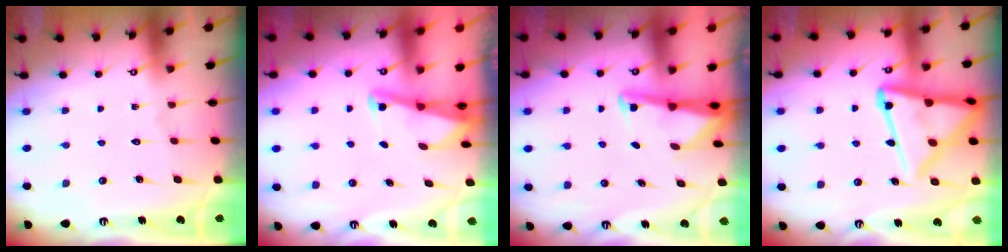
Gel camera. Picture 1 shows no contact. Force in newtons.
{"total": 2.3, "press": 2.3, "slide": 0.3}
{"total": 2.9, "press": 2.8, "slide": 0.3}
{"total": 18.6, "press": 18.5, "slide": 1.6}